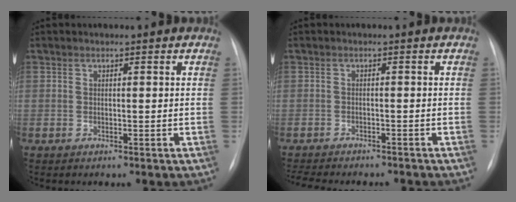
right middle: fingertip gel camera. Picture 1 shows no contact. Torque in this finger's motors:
{"motor_torque": [0.26, -0.41, 0.08, 0.04]}